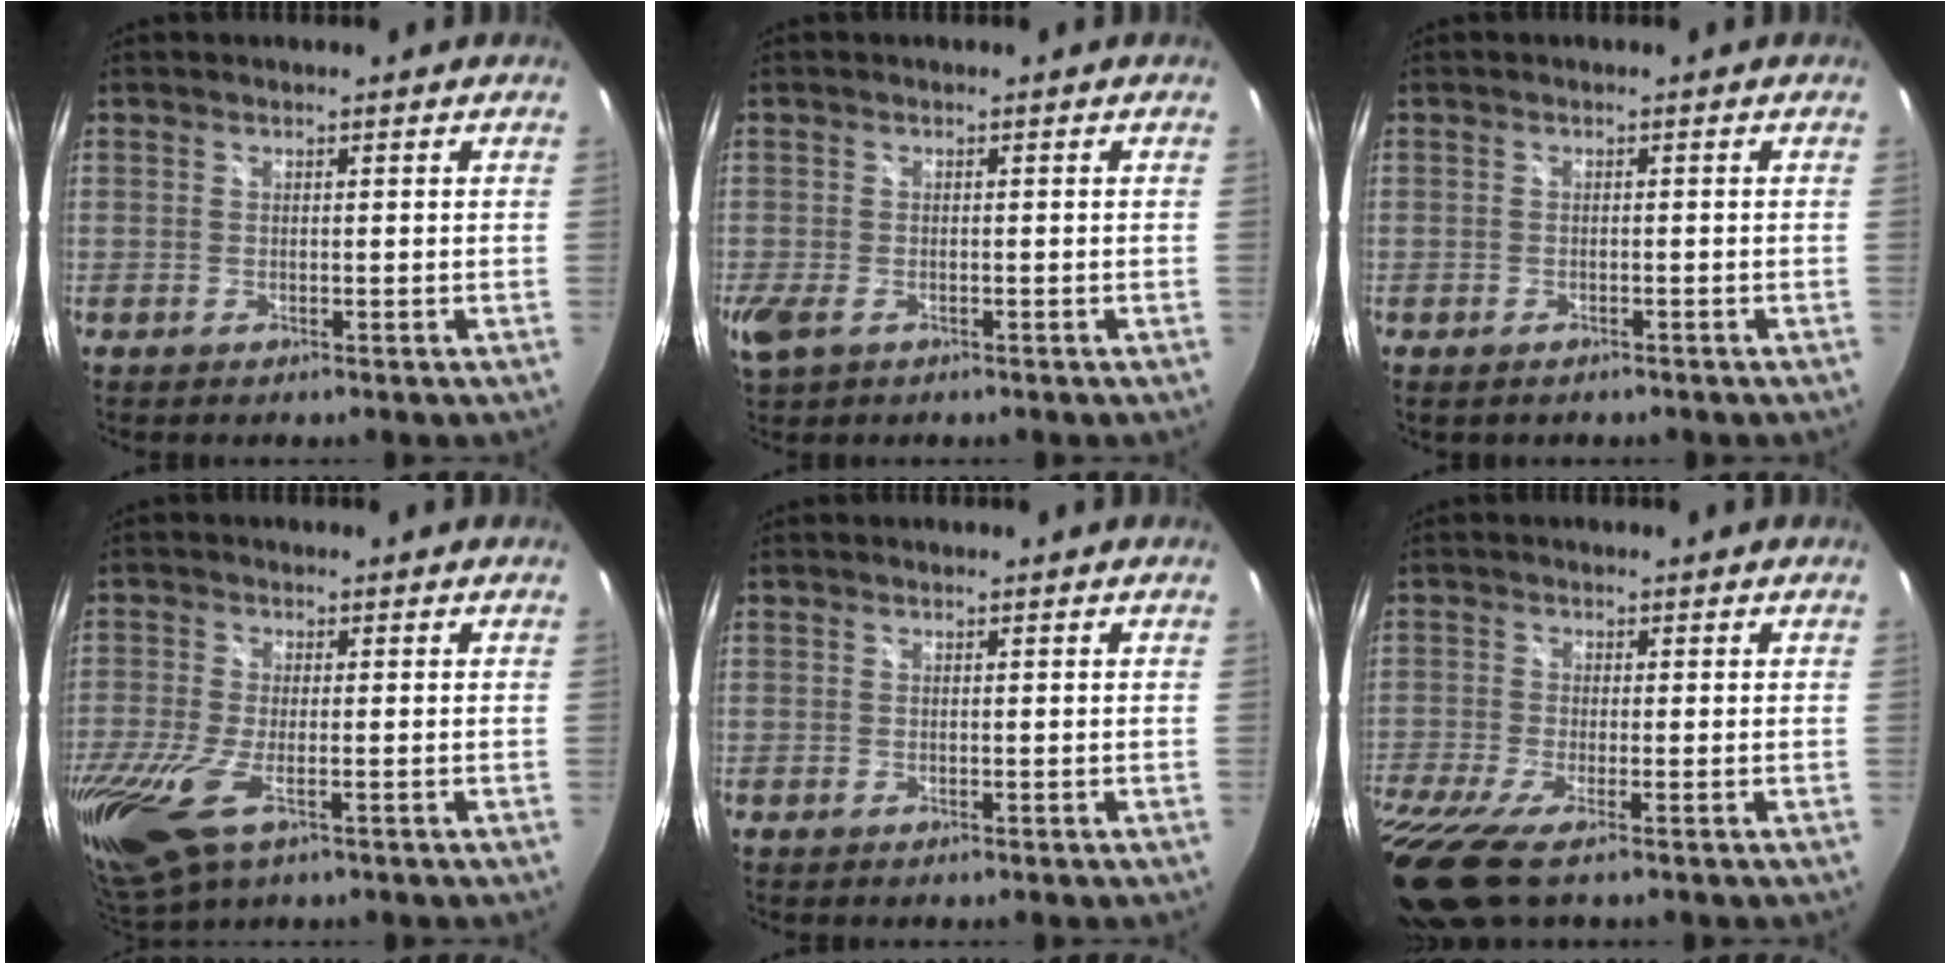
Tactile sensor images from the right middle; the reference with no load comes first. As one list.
[{"total": 5.2, "force": [-2.3, 3.1, 3.5], "torque": [-0.079, -0.017, -0.040]}, {"total": 1.5, "force": [-1.0, 1.0, 0.4], "torque": [-0.011, -0.006, -0.014]}, {"total": 16.9, "force": [-7.5, 7.7, 13.0], "torque": [-0.312, -0.066, -0.128]}, {"total": 0.0}, {"total": 9.8, "force": [-6.4, 1.3, 7.4], "torque": [-0.174, -0.054, -0.120]}]